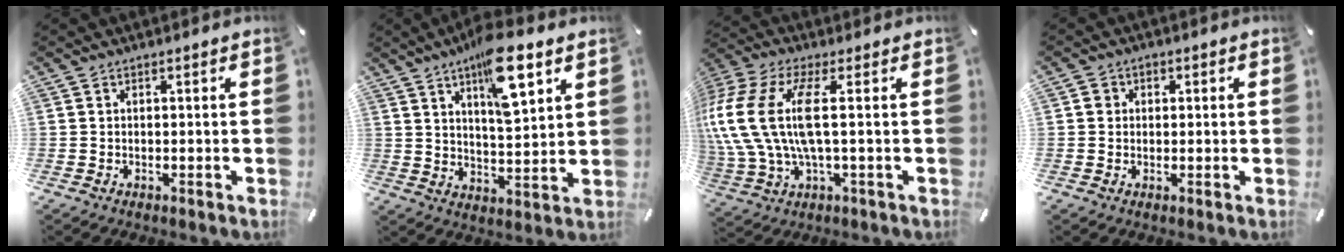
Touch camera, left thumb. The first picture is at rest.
{"total": 13.8, "force": [8.3, 4.8, 9.9], "torque": [-0.142, -0.042, 0.136]}
{"total": 15.9, "force": [1.5, 6.2, 14.5], "torque": [-0.323, -0.016, 0.022]}
{"total": 2.3, "force": [0.0, 2.2, 0.9], "torque": [-0.010, 0.006, -0.004]}